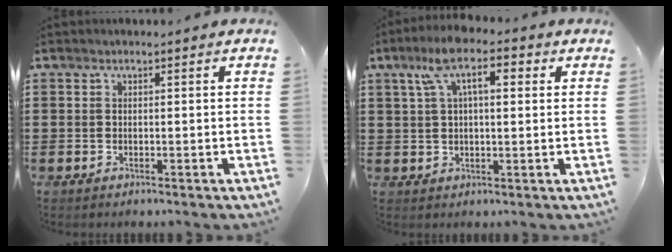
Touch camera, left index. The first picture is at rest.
{"total": 7.9, "force": [3.5, 2.8, 6.6], "torque": [-0.135, 0.012, 0.057]}